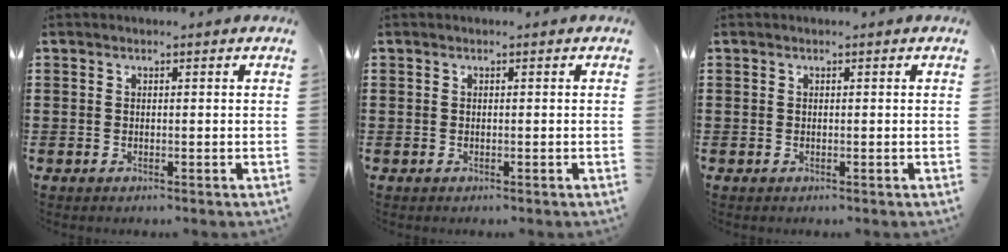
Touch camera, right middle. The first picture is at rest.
{"total": 0.0}
{"total": 0.0}